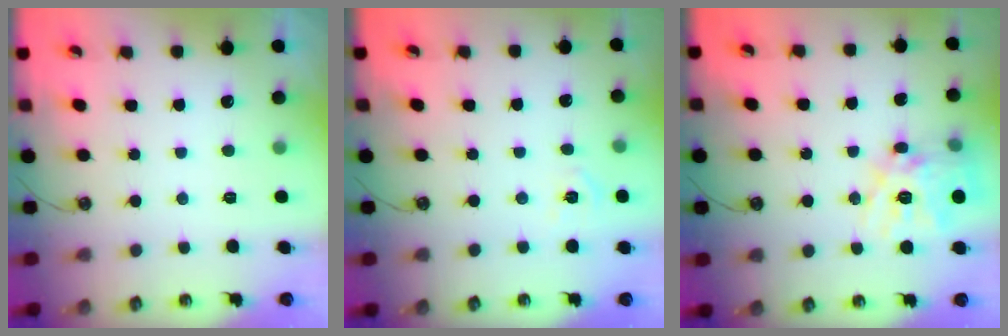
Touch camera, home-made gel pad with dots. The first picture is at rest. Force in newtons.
{"total": 4.1, "press": 4.1, "slide": 0.3}
{"total": 16.2, "press": 16.2, "slide": 1.3}